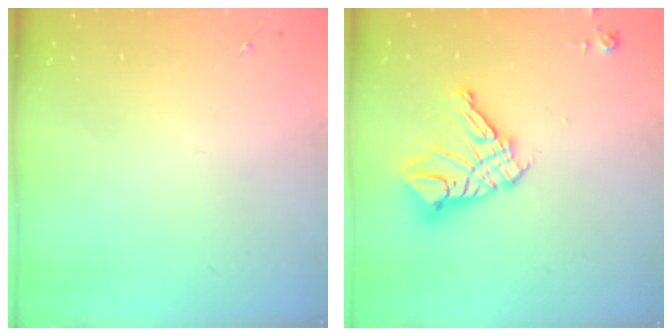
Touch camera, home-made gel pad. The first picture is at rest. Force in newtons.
{"total": 14.0, "press": 13.9, "slide": 1.5}